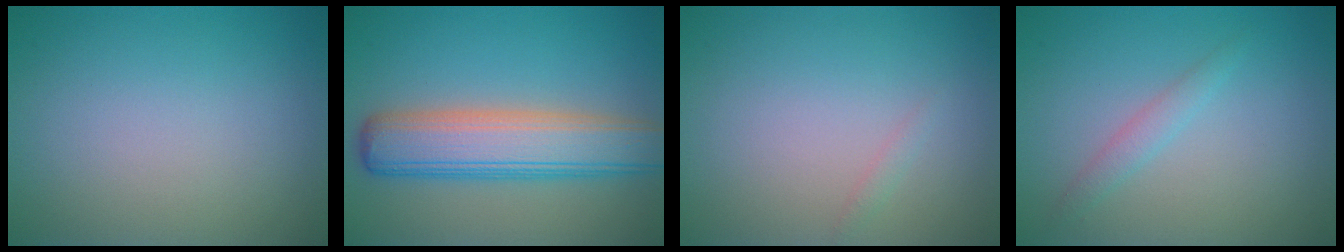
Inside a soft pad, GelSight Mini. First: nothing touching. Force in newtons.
{"total": 7.3, "press": 7.3, "slide": 0.4}
{"total": 0.6, "press": 0.6, "slide": 0.1}
{"total": 1.3, "press": 1.3, "slide": 0.1}